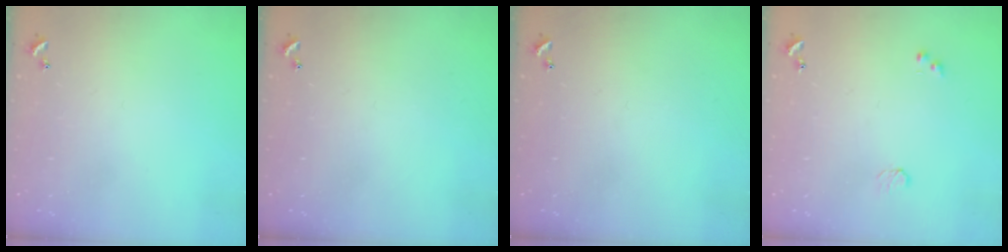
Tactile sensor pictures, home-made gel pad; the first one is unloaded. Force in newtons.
{"total": 0.0}
{"total": 0.0}
{"total": 3.2, "press": 3.1, "slide": 0.5}